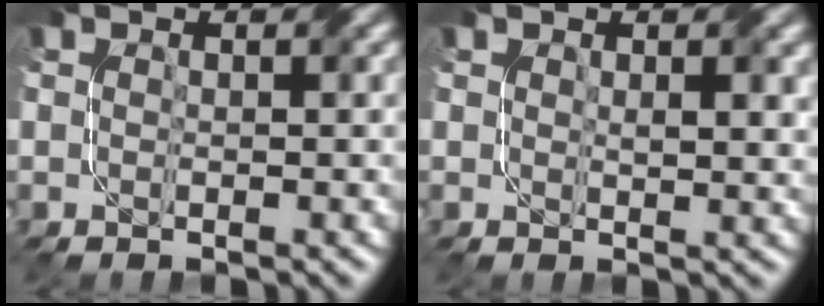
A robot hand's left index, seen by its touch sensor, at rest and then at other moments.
{"total": 1.6, "force": [0.6, 0.7, 1.4], "torque": [-0.018, -0.003, 0.016]}